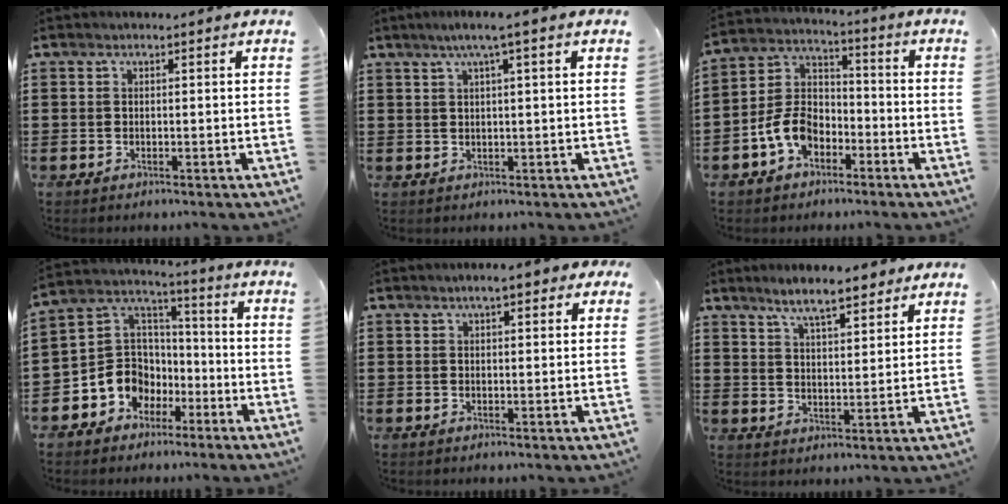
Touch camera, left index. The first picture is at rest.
{"total": 3.0, "force": [1.4, -0.3, 2.7], "torque": [-0.053, -0.001, 0.021]}
{"total": 8.1, "force": [-4.2, 5.3, 4.5], "torque": [-0.121, 0.011, -0.088]}
{"total": 7.9, "force": [-2.9, 7.2, 0.9], "torque": [-0.056, 0.002, -0.054]}
{"total": 3.0, "force": [1.7, 0.7, 2.4], "torque": [-0.043, 0.003, 0.026]}
{"total": 6.7, "force": [5.5, 1.5, 3.5], "torque": [-0.083, -0.006, 0.100]}